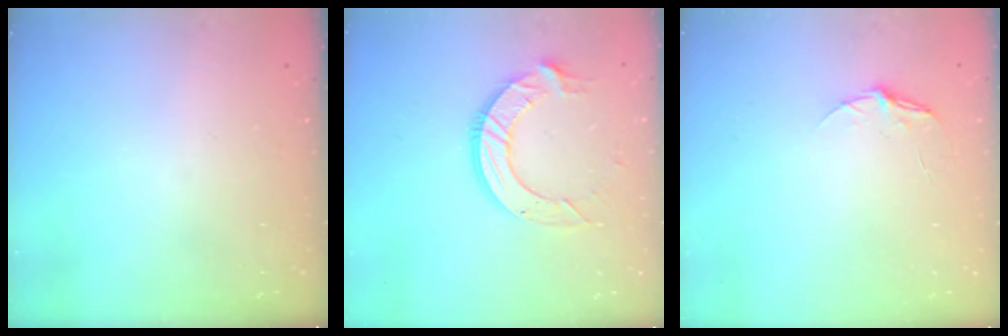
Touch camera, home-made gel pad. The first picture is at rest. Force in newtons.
{"total": 11.3, "press": 11.2, "slide": 1.1}
{"total": 5.3, "press": 5.2, "slide": 0.6}